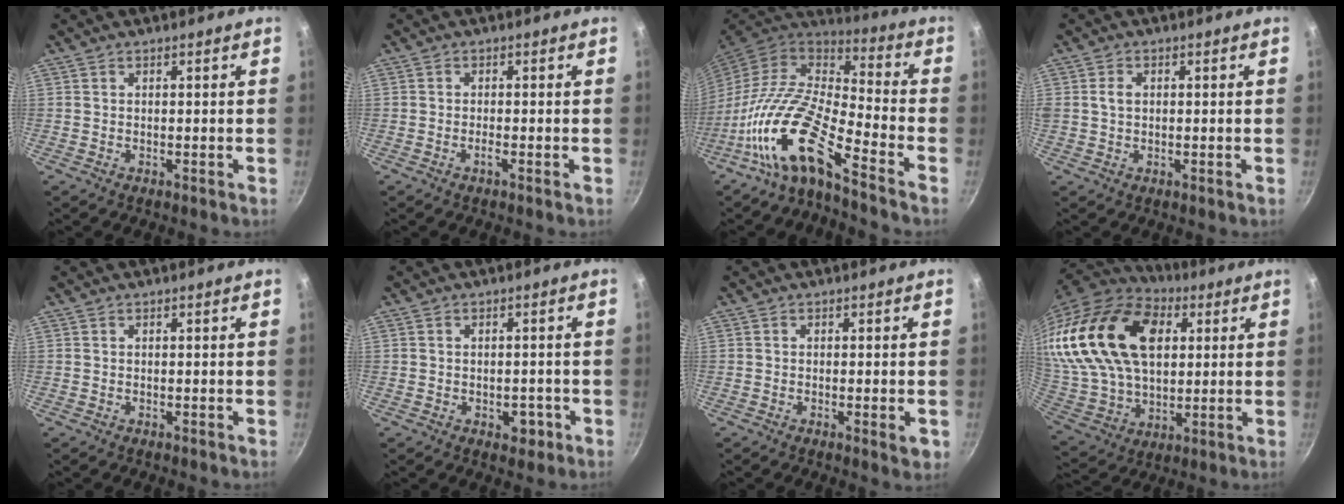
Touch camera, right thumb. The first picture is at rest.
{"total": 1.1, "force": [-0.6, -0.3, 0.8], "torque": [-0.024, 0.002, -0.016]}
{"total": 16.4, "force": [-9.6, 4.4, 12.6], "torque": [-0.236, 0.065, -0.207]}
{"total": 2.6, "force": [0.4, 1.8, 1.8], "torque": [-0.032, 0.006, 0.006]}
{"total": 0.0}
{"total": 3.3, "force": [-1.4, 2.1, 2.1], "torque": [-0.010, 0.013, -0.011]}
{"total": 2.5, "force": [-0.7, 0.4, 2.4], "torque": [-0.038, -0.008, -0.013]}
{"total": 29.6, "force": [9.6, 18.8, 20.8], "torque": [-0.395, -0.006, 0.178]}